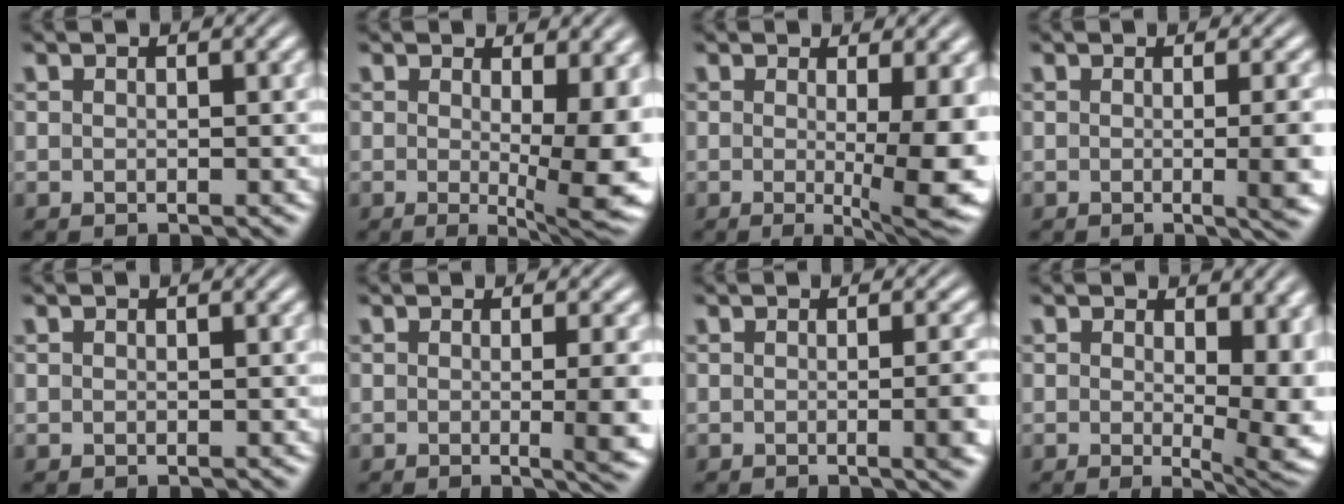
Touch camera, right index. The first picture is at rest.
{"total": 6.1, "force": [-1.0, 1.3, 5.9], "torque": [-0.072, -0.022, -0.010]}
{"total": 6.2, "force": [-1.5, 0.8, 5.9], "torque": [-0.079, -0.017, -0.019]}
{"total": 3.7, "force": [-0.5, 0.4, 3.7], "torque": [-0.036, 0.001, -0.014]}
{"total": 0.0}
{"total": 4.1, "force": [-0.6, 0.3, 4.1], "torque": [-0.041, -0.002, -0.015]}
{"total": 2.7, "force": [-0.5, 0.1, 2.6], "torque": [-0.028, 0.003, -0.013]}
{"total": 4.9, "force": [-0.2, 1.6, 4.6], "torque": [-0.050, -0.022, 0.001]}